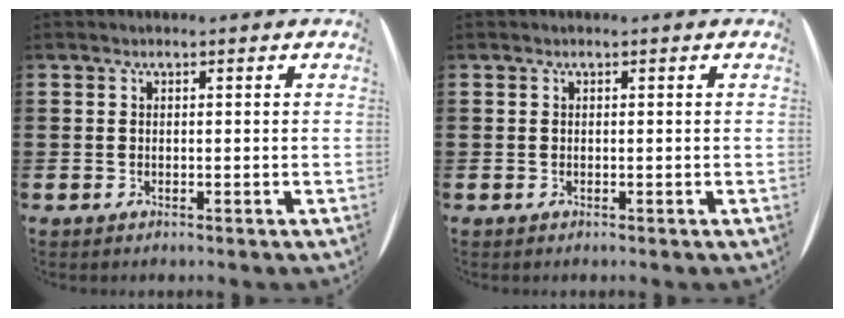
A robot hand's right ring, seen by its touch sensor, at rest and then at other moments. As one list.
[{"total": 0.0}]